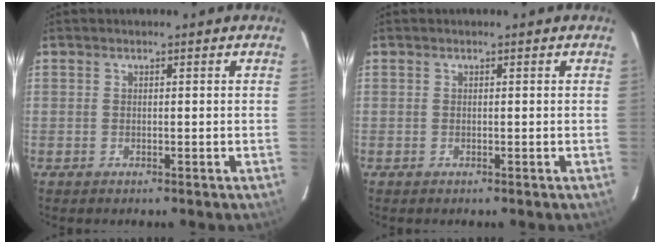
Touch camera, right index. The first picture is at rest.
{"total": 0.0}